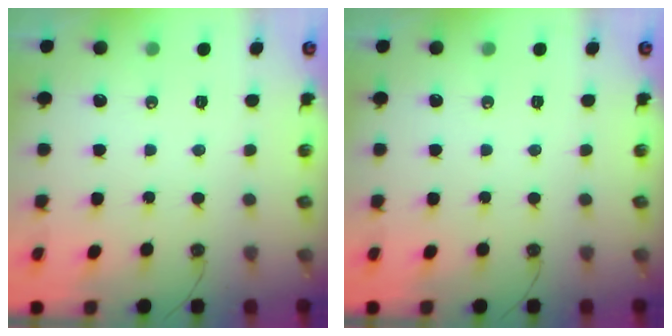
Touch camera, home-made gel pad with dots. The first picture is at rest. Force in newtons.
{"total": 0.0}